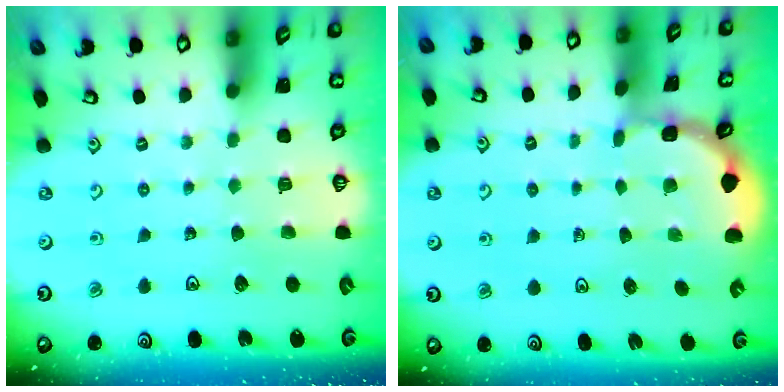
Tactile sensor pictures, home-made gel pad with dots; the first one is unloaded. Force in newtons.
{"total": 1.7, "press": 1.7, "slide": 0.1}